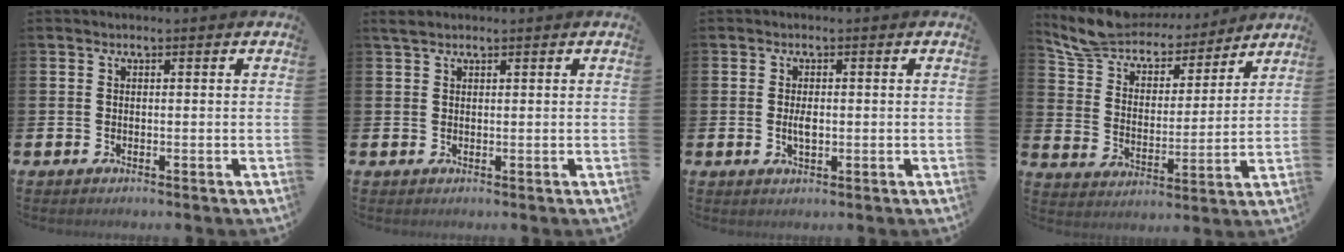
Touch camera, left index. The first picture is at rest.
{"total": 1.4, "force": [1.2, 0.5, 0.5], "torque": [-0.005, 0.004, 0.021]}
{"total": 2.0, "force": [-0.1, 0.9, 1.7], "torque": [-0.019, -0.004, -0.007]}
{"total": 8.1, "force": [7.5, 2.8, 1.0], "torque": [-0.054, -0.059, 0.132]}